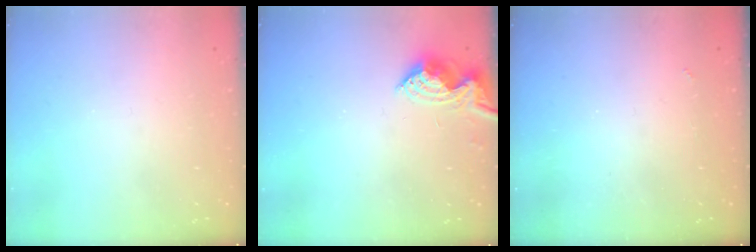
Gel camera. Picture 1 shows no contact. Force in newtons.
{"total": 9.0, "press": 9.0, "slide": 0.3}
{"total": 1.9, "press": 1.8, "slide": 0.4}